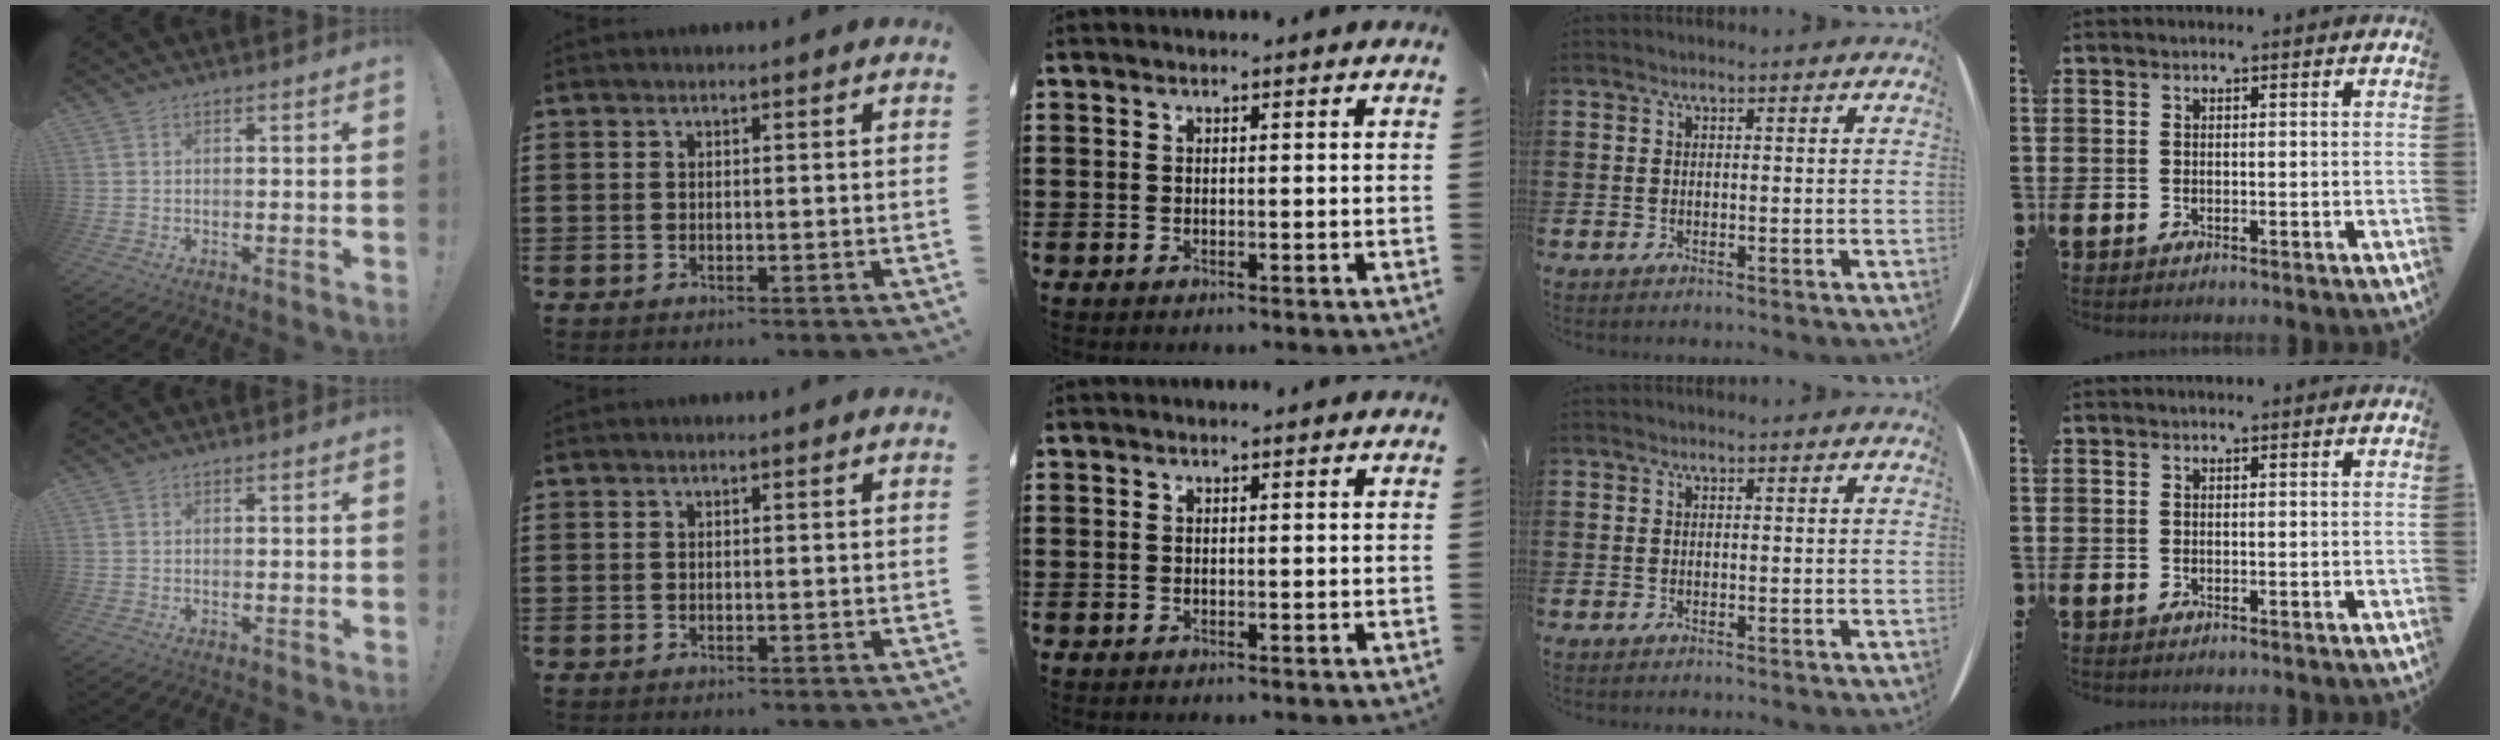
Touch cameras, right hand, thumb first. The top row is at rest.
{}